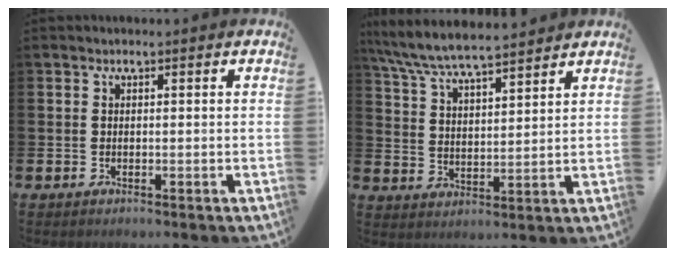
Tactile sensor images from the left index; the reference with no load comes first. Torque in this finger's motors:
{"motor_torque": [1.06, -1.08, 0.78, 0.21]}